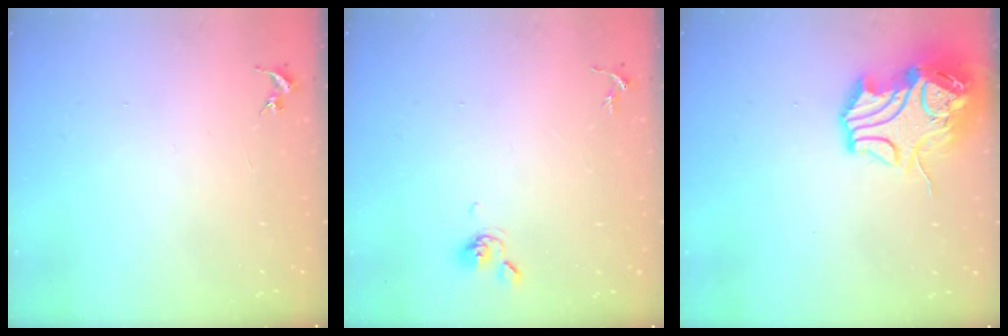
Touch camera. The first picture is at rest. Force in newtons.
{"total": 4.7, "press": 4.7, "slide": 0.7}
{"total": 13.9, "press": 13.8, "slide": 2.1}